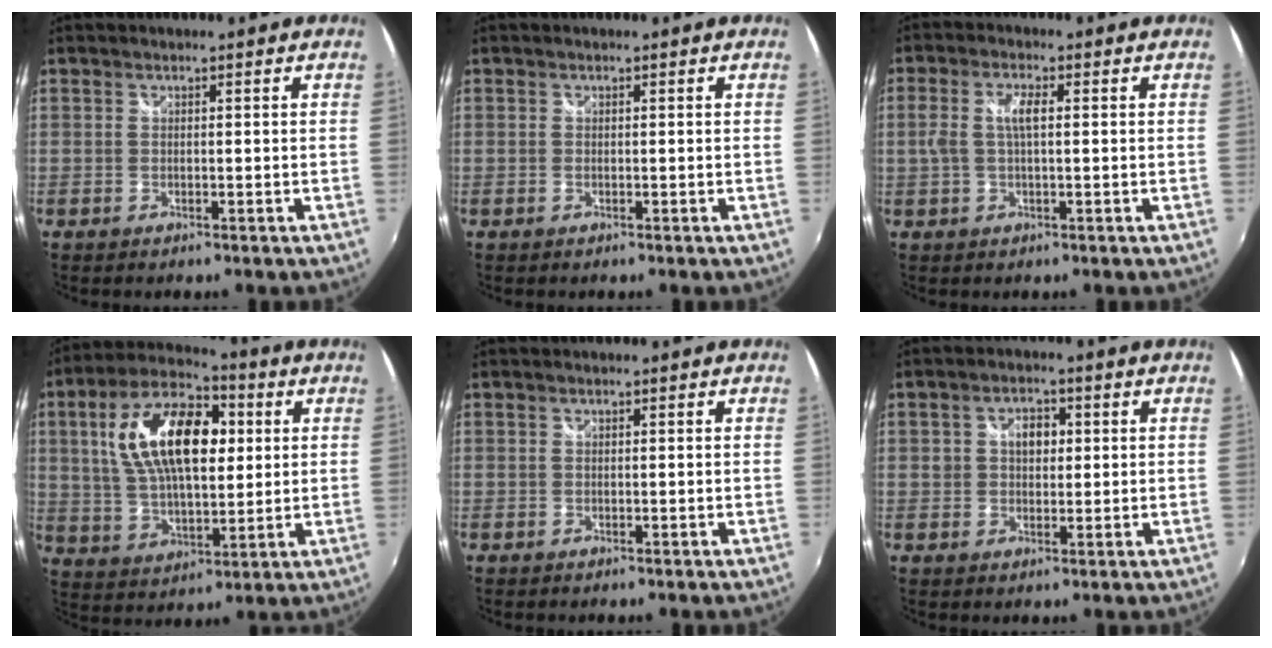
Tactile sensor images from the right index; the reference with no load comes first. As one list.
[{"total": 0.0}, {"total": 4.6, "force": [0.4, 1.5, 4.3], "torque": [-0.085, 0.004, 0.010]}, {"total": 18.6, "force": [4.2, 9.3, 15.6], "torque": [-0.291, 0.027, 0.076]}, {"total": 0.0}, {"total": 4.6, "force": [0.9, 3.4, 3.0], "torque": [-0.041, 0.009, 0.013]}]